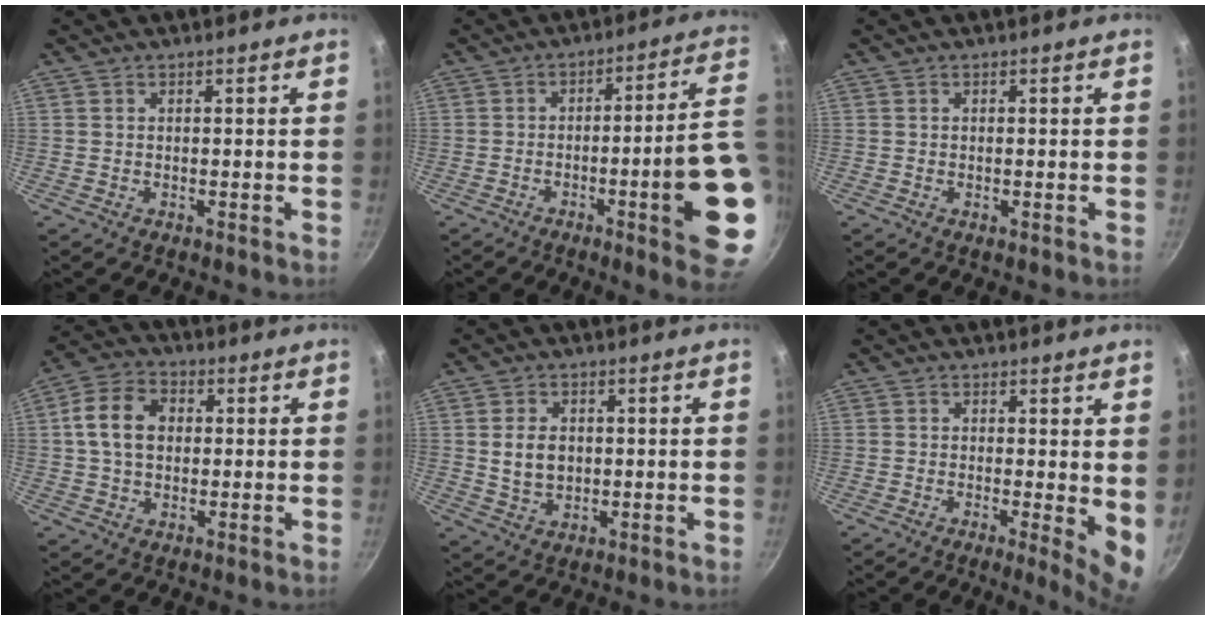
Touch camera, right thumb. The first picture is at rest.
{"total": 17.8, "force": [-4.3, 3.1, 17.0], "torque": [-0.202, 0.020, -0.056]}
{"total": 0.0}
{"total": 9.7, "force": [1.3, 7.1, 6.4], "torque": [-0.104, 0.017, 0.012]}
{"total": 5.9, "force": [0.5, 4.3, 4.0], "torque": [-0.059, -0.005, 0.013]}
{"total": 6.2, "force": [0.2, 1.8, 5.9], "torque": [-0.075, -0.016, 0.001]}